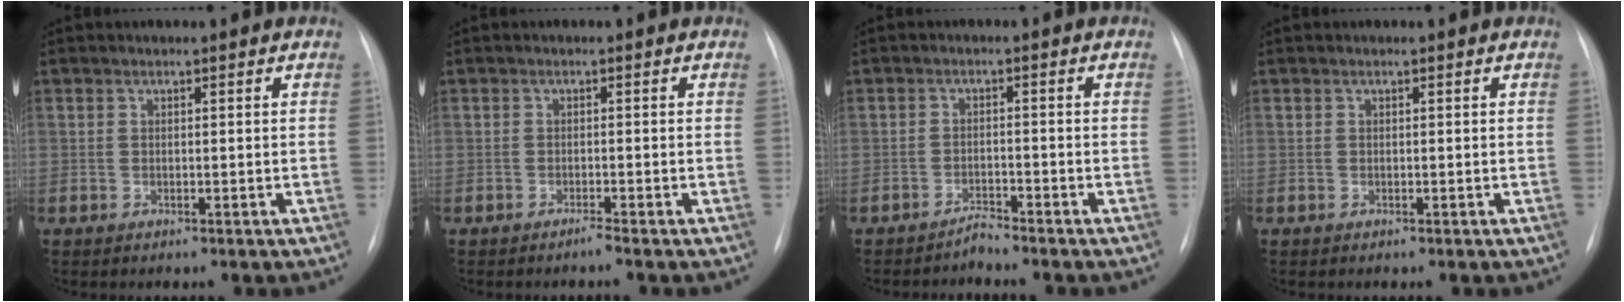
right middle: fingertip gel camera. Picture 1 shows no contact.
{"total": 0.9, "force": [-0.7, -0.3, 0.4], "torque": [-0.005, 0.000, -0.013]}
{"total": 1.9, "force": [-1.8, -0.3, -0.1], "torque": [0.006, -0.006, -0.031]}
{"total": 0.0}